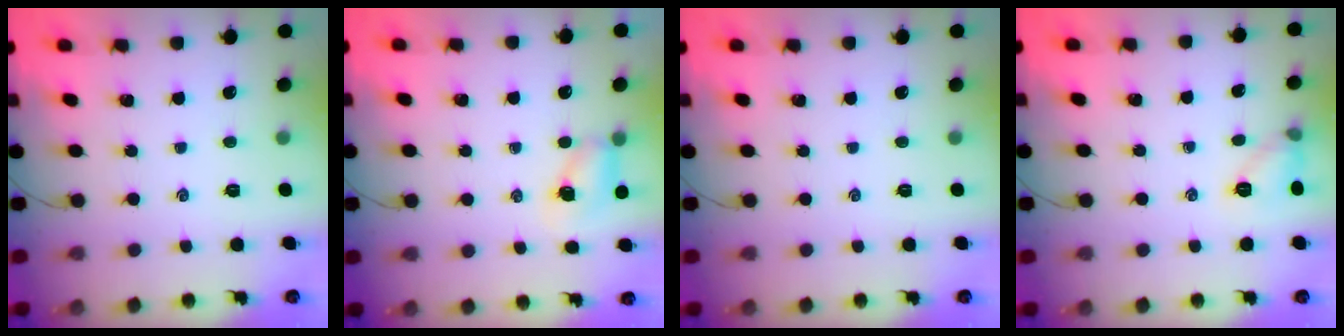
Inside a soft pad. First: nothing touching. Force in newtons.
{"total": 4.4, "press": 4.3, "slide": 0.8}
{"total": 0.0}
{"total": 6.9, "press": 6.7, "slide": 1.5}